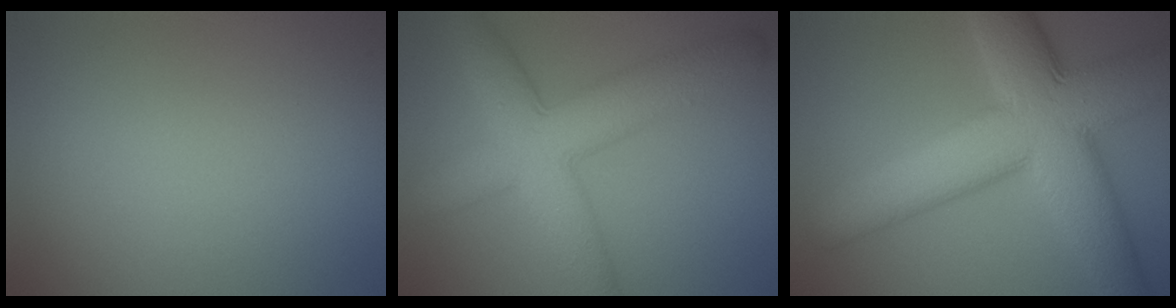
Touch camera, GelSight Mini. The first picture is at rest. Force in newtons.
{"total": 7.7, "press": 7.7, "slide": 0.2}
{"total": 12.0, "press": 12.0, "slide": 0.2}